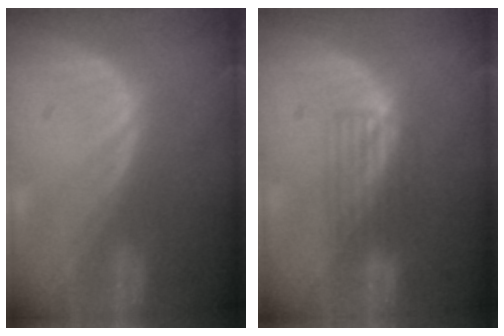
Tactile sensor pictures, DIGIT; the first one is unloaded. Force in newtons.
{"total": 3.2, "press": 3.0, "slide": 1.2}